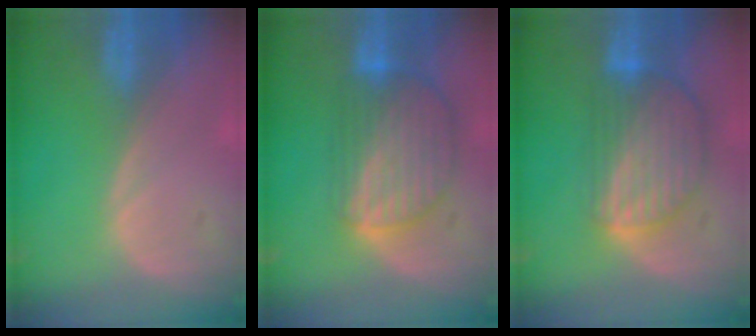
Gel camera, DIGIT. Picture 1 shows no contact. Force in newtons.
{"total": 8.8, "press": 7.7, "slide": 4.2}
{"total": 9.1, "press": 7.8, "slide": 4.8}